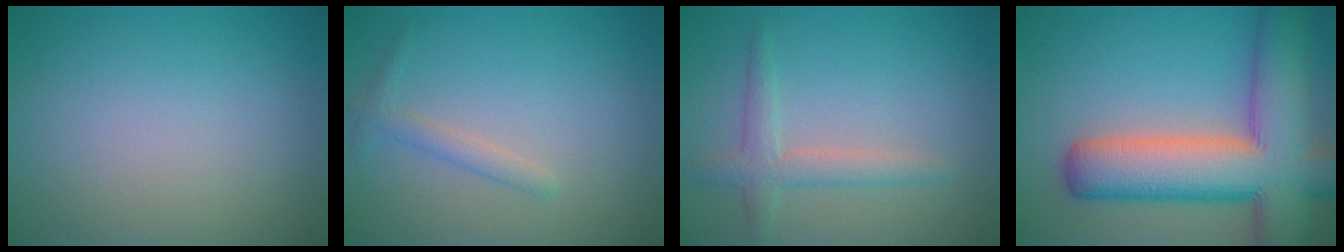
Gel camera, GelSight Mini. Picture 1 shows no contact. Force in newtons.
{"total": 1.5, "press": 1.5, "slide": 0.1}
{"total": 2.5, "press": 2.5, "slide": 0.1}
{"total": 12.8, "press": 12.8, "slide": 0.8}